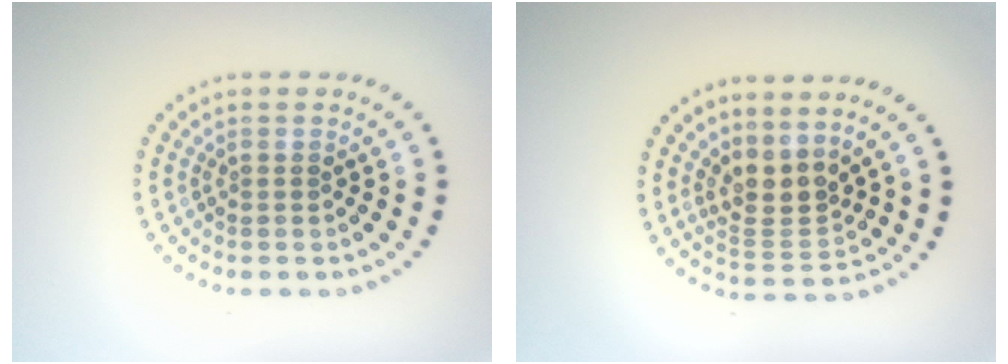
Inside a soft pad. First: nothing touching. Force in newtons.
{"total": 3.1, "press": 2.4, "slide": 2.0}